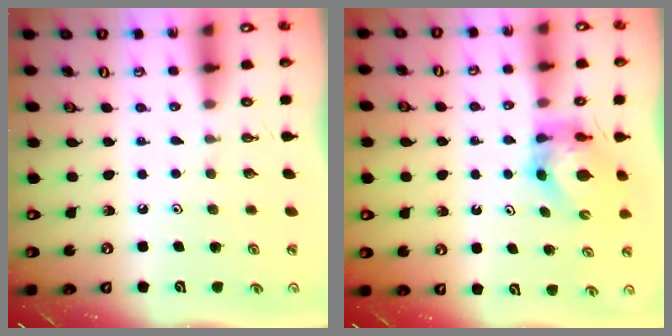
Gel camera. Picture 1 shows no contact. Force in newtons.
{"total": 5.8, "press": 5.8, "slide": 0.5}